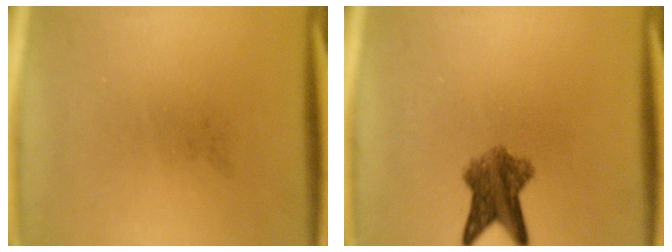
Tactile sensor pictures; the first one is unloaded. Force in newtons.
{"total": 6.1}